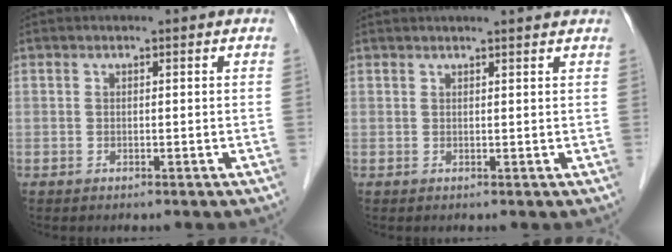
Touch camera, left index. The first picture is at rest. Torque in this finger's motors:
{"motor_torque": [-0.10, -1.44, 0.30, 0.07]}